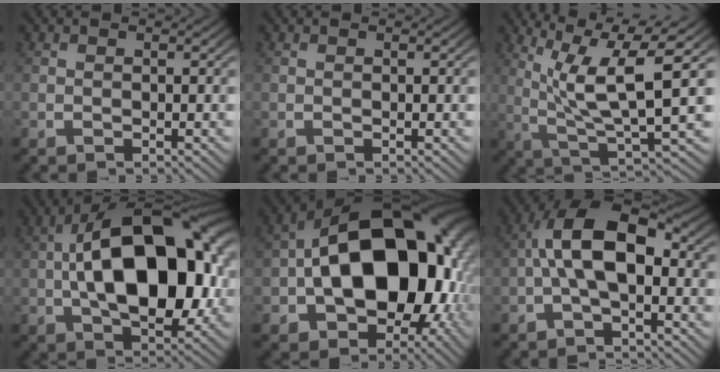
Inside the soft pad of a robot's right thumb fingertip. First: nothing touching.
{"total": 0.0}
{"total": 11.2, "force": [2.5, 5.3, 9.6], "torque": [-0.164, -0.021, 0.044]}
{"total": 19.1, "force": [-0.3, 11.0, 15.6], "torque": [-0.266, -0.035, 0.014]}
{"total": 22.4, "force": [-1.2, 15.0, 16.5], "torque": [-0.293, -0.072, 0.013]}
{"total": 8.9, "force": [-0.4, 5.5, 7.0], "torque": [-0.140, -0.014, -0.008]}